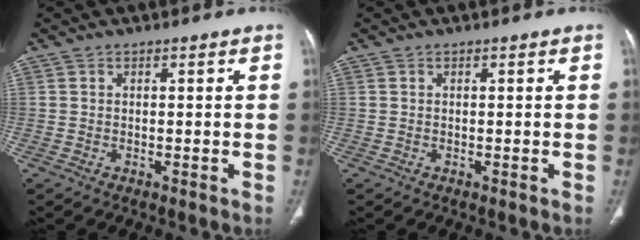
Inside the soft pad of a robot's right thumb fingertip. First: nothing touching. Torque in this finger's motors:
{"motor_torque": [-0.01, 0.19, -0.04, 0.03, 0.02]}